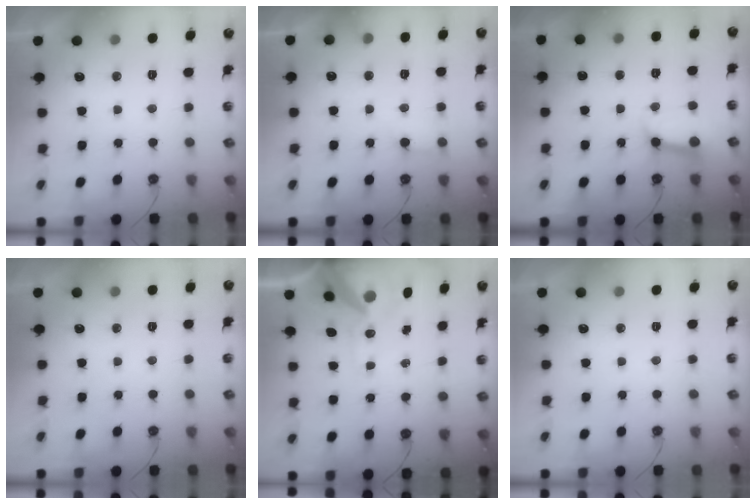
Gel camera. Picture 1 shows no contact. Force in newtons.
{"total": 6.4, "press": 6.4, "slide": 0.6}
{"total": 9.3, "press": 9.2, "slide": 1.2}
{"total": 0.0}
{"total": 12.8, "press": 12.6, "slide": 1.7}
{"total": 0.0}